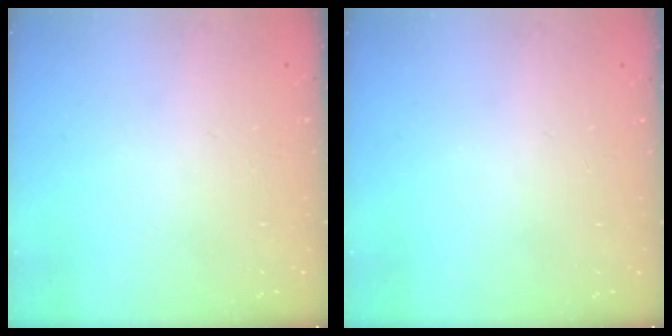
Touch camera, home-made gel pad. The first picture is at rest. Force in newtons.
{"total": 0.0}